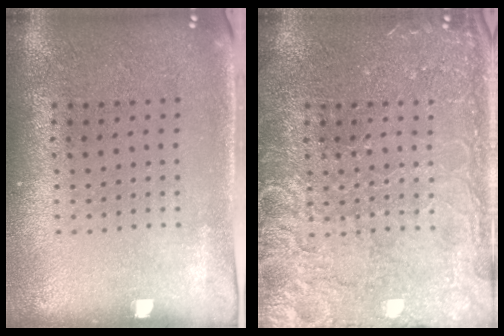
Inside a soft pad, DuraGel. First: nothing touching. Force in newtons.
{"total": 5.4, "press": 5.4, "slide": 0.7}